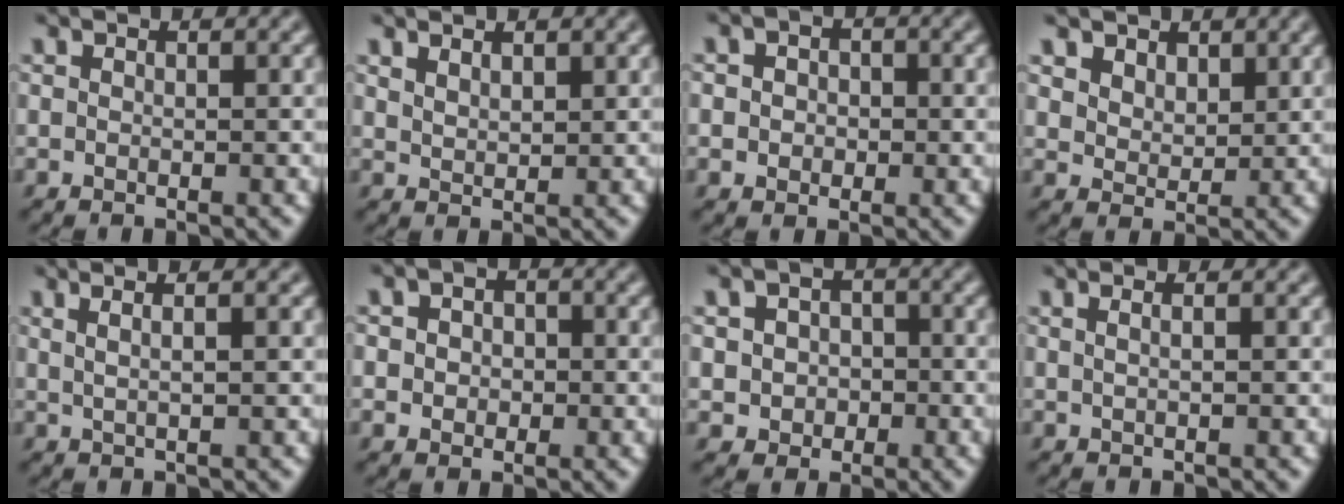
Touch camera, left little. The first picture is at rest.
{"total": 1.4, "force": [1.1, 0.5, 0.7], "torque": [-0.020, -0.001, 0.024]}
{"total": 3.4, "force": [0.5, 2.7, 2.0], "torque": [-0.025, 0.019, -0.022]}
{"total": 3.4, "force": [2.3, 2.1, 1.3], "torque": [-0.052, -0.012, 0.050]}
{"total": 3.2, "force": [1.6, 1.1, 2.5], "torque": [-0.018, 0.014, -0.003]}
{"total": 4.1, "force": [0.6, 3.3, 2.4], "torque": [-0.030, 0.023, -0.022]}
{"total": 3.7, "force": [-0.2, 3.2, 1.8], "torque": [-0.019, 0.016, -0.022]}
{"total": 0.7, "force": [0.3, 0.0, 0.7], "torque": [-0.013, 0.000, 0.002]}